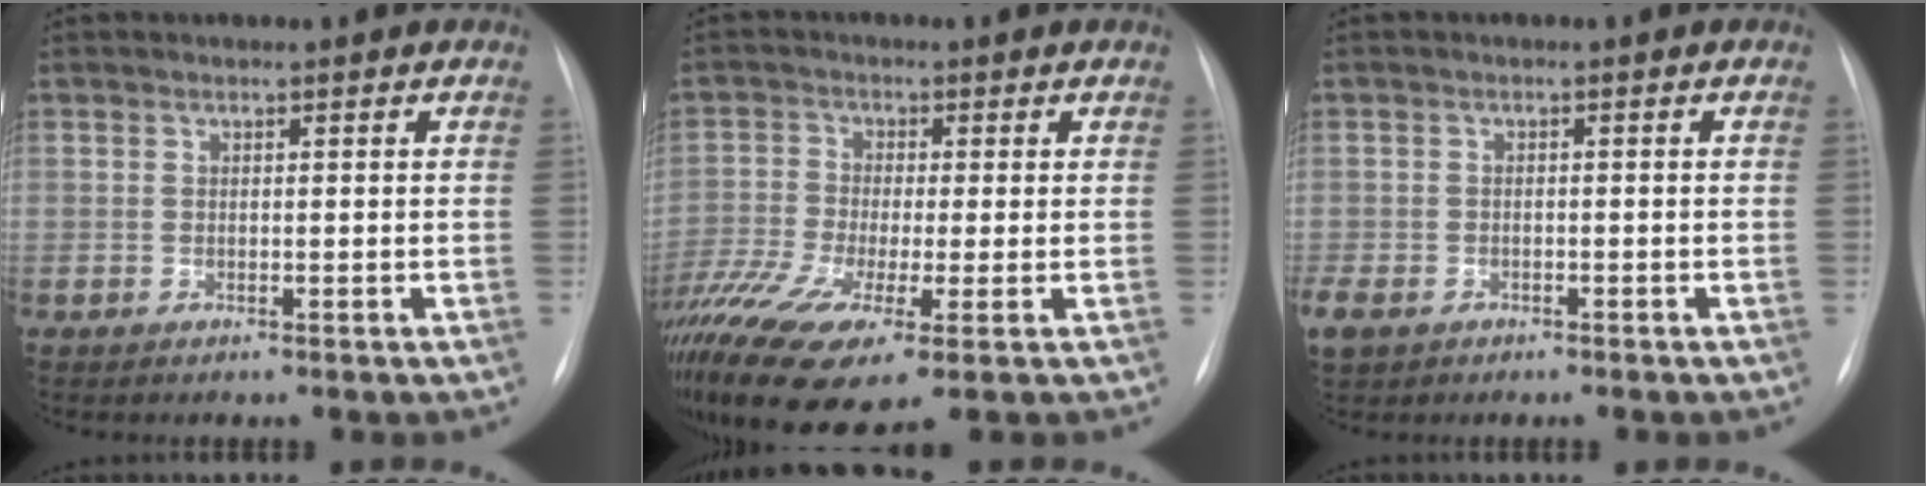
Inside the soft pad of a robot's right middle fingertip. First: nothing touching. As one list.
[{"total": 14.0, "force": [-7.1, 3.4, 11.6], "torque": [-0.263, -0.034, -0.128]}, {"total": 5.3, "force": [-3.3, 3.5, 2.2], "torque": [-0.051, -0.004, -0.052]}]